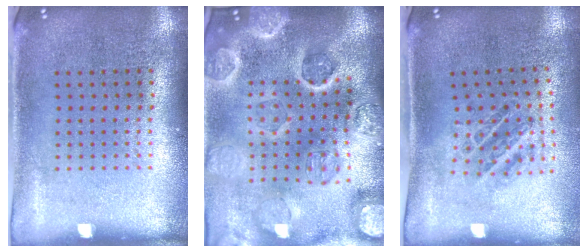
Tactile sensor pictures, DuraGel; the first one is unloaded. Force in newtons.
{"total": 5.4, "press": 4.6, "slide": 2.7}
{"total": 1.0, "press": 1.0, "slide": 0.2}